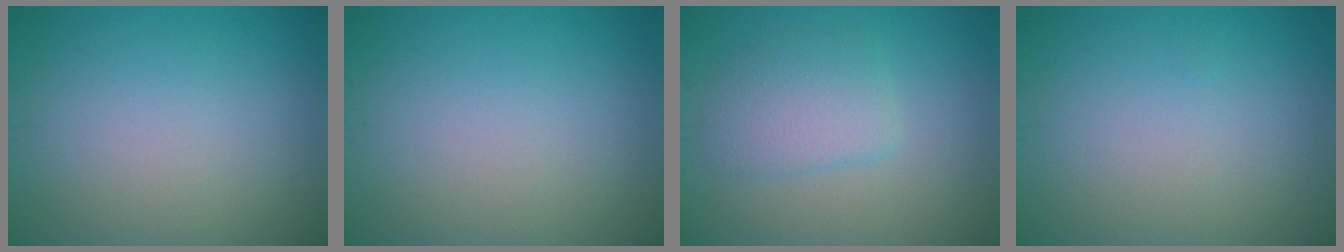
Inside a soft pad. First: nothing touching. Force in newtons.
{"total": 0.0}
{"total": 3.4, "press": 3.4, "slide": 0.1}
{"total": 0.0}